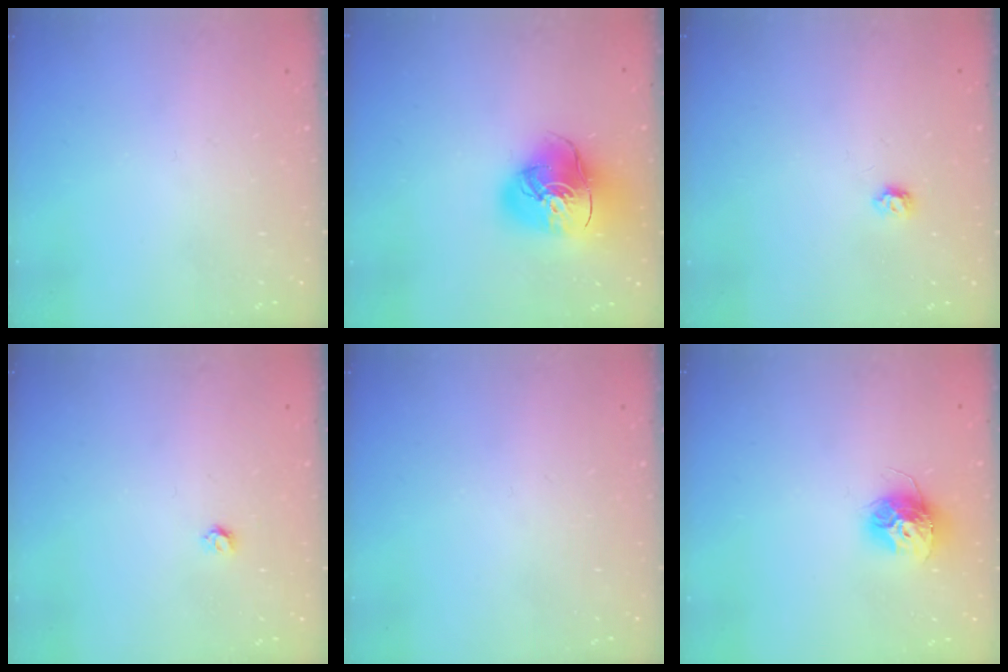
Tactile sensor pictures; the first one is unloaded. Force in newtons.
{"total": 17.2, "press": 17.1, "slide": 2.0}
{"total": 3.9, "press": 3.9, "slide": 0.6}
{"total": 3.2, "press": 3.2, "slide": 0.3}
{"total": 0.0}
{"total": 11.3, "press": 11.3, "slide": 1.0}